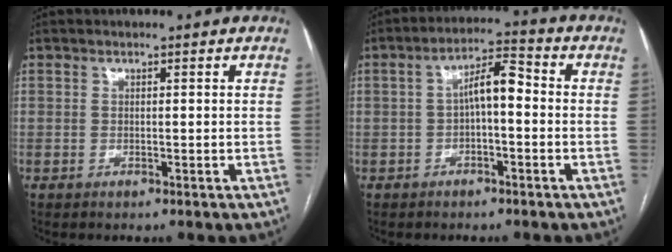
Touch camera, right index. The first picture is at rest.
{"total": 5.9, "force": [-0.3, 1.8, 5.6], "torque": [-0.098, 0.029, -0.008]}